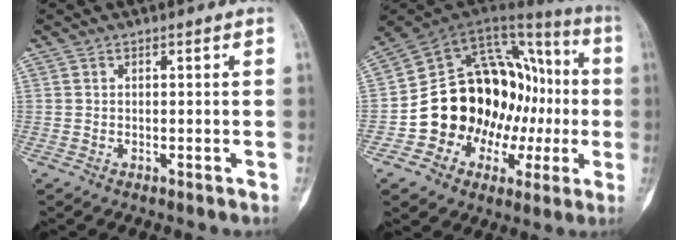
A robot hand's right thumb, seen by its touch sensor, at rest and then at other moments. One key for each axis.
{"total": 24.9, "fx": -3.3, "fy": 18.1, "fz": 16.8, "tx": -0.192, "ty": 0.076, "tz": -0.040}